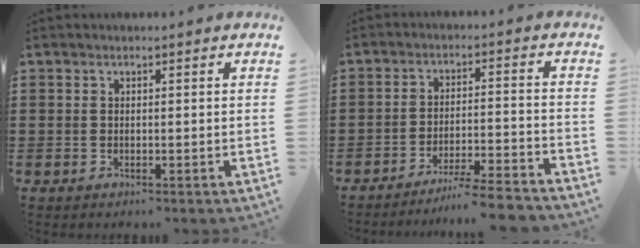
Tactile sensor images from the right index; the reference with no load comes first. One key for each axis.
{"total": 5.8, "fx": -5.3, "fy": -0.6, "fz": 2.1, "tx": -0.041, "ty": -0.014, "tz": -0.104}